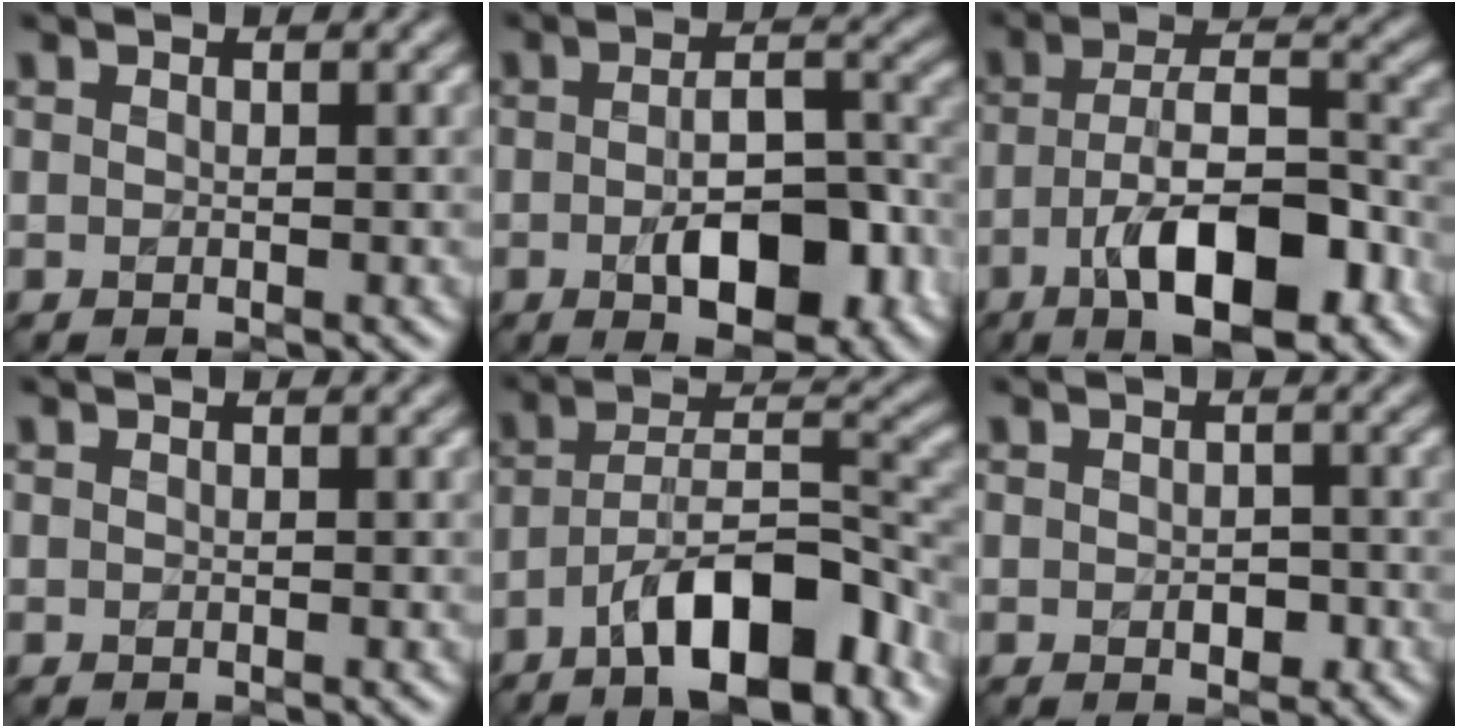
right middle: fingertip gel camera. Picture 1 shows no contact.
{"total": 7.8, "force": [-2.3, 3.6, 6.6], "torque": [-0.107, 0.002, -0.032]}
{"total": 10.0, "force": [-4.3, 3.9, 8.2], "torque": [-0.135, 0.010, -0.075]}
{"total": 0.0}
{"total": 10.5, "force": [-5.9, 3.7, 7.8], "torque": [-0.118, 0.016, -0.106]}
{"total": 1.4, "force": [-0.1, 1.0, 1.0], "torque": [-0.016, -0.004, -0.003]}